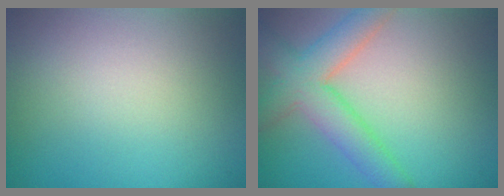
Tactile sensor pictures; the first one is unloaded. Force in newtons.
{"total": 5.4, "press": 5.4, "slide": 0.3}